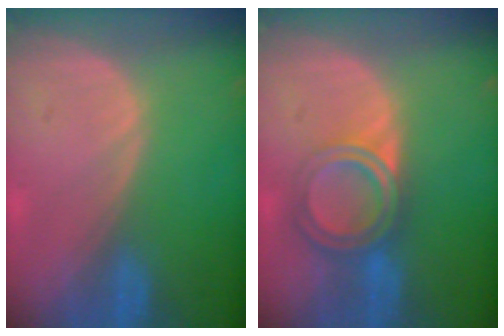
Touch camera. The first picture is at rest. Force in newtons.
{"total": 6.5, "press": 5.5, "slide": 3.4}